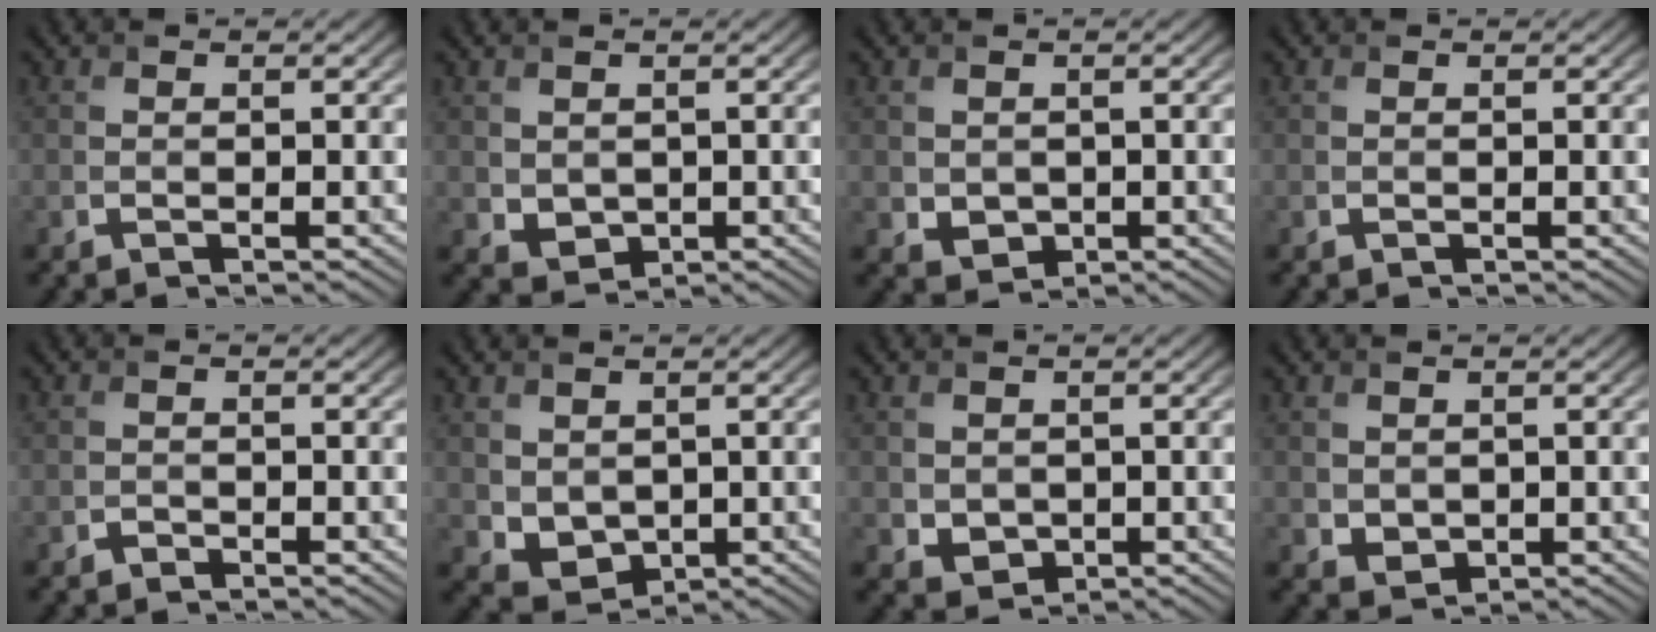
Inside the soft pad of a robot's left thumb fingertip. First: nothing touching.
{"total": 2.5, "force": [0.7, 2.1, 1.2], "torque": [-0.036, -0.009, 0.020]}
{"total": 2.3, "force": [0.3, 2.0, 1.0], "torque": [-0.032, -0.011, 0.010]}
{"total": 0.0}
{"total": 0.7, "force": [-0.6, 0.4, 0.1], "torque": [-0.001, -0.003, -0.012]}
{"total": 3.8, "force": [1.1, 3.0, 2.0], "torque": [-0.058, -0.014, 0.030]}
{"total": 2.3, "force": [0.4, 2.1, 1.0], "torque": [-0.033, -0.010, 0.012]}
{"total": 2.0, "force": [0.7, 1.6, 0.9], "torque": [-0.027, -0.007, 0.018]}